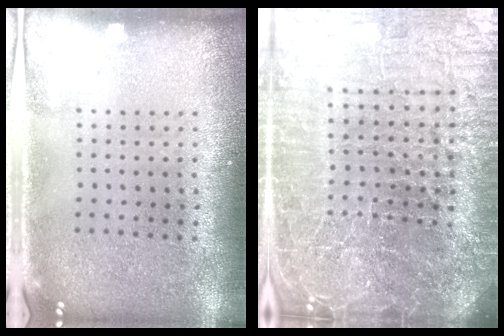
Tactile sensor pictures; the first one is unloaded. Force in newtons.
{"total": 7.6, "press": 6.5, "slide": 3.9}